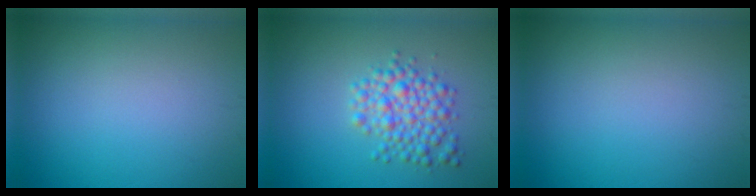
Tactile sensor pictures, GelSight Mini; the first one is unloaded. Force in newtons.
{"total": 4.1, "press": 4.1, "slide": 0.1}
{"total": 0.0}